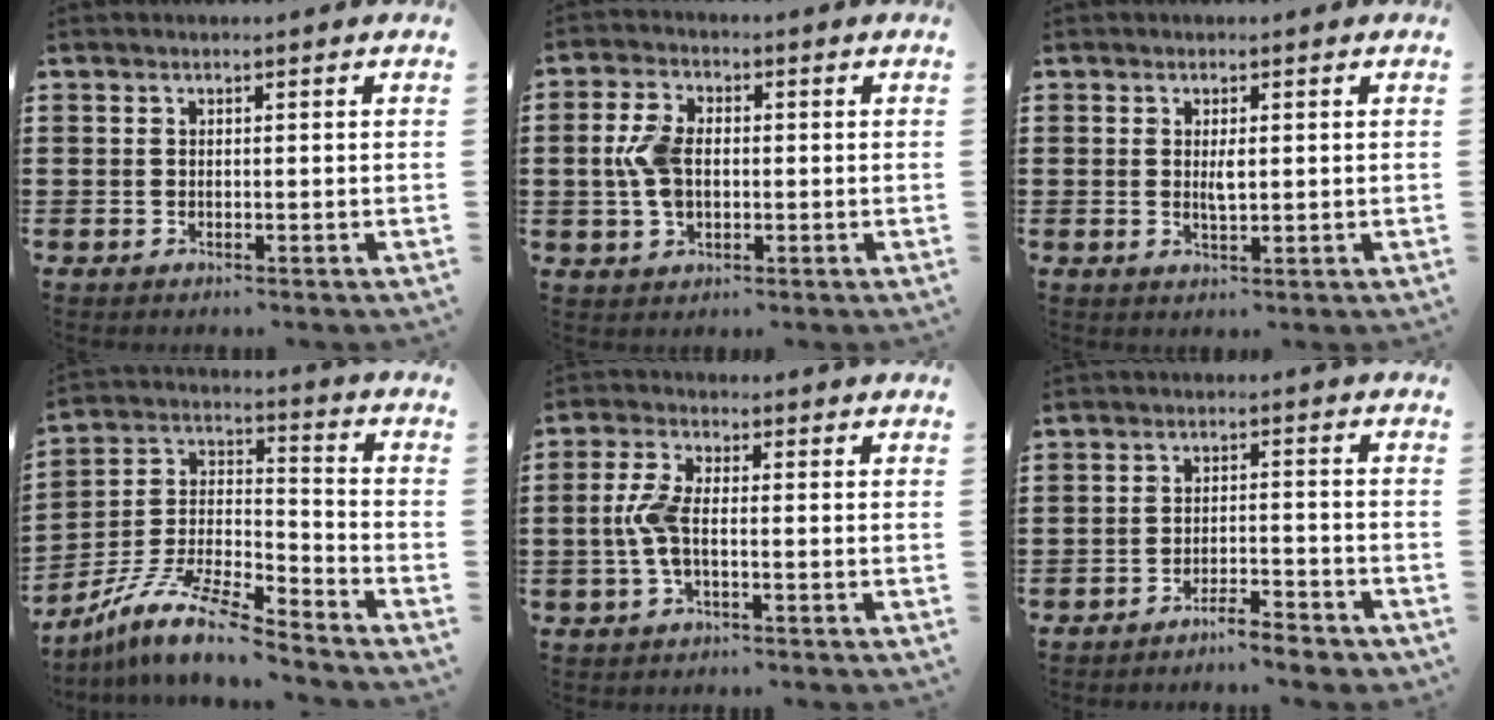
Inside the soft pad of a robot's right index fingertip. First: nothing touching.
{"total": 5.9, "force": [0.0, 3.7, 4.6], "torque": [-0.121, 0.002, -0.010]}
{"total": 2.4, "force": [0.3, 0.7, 2.2], "torque": [-0.044, 0.001, 0.004]}
{"total": 11.0, "force": [-9.4, 1.6, 5.6], "torque": [-0.119, 0.010, -0.190]}
{"total": 5.0, "force": [-0.8, 1.8, 4.6], "torque": [-0.118, -0.006, -0.025]}
{"total": 3.8, "force": [-3.7, -0.1, 1.0], "torque": [-0.020, -0.001, -0.076]}